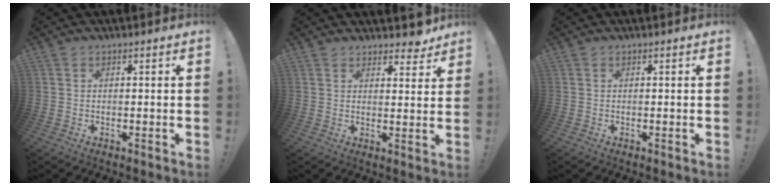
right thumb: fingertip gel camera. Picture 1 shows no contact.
{"total": 5.1, "force": [4.3, 2.3, 1.2], "torque": [0.007, -0.038, 0.075]}
{"total": 0.0}